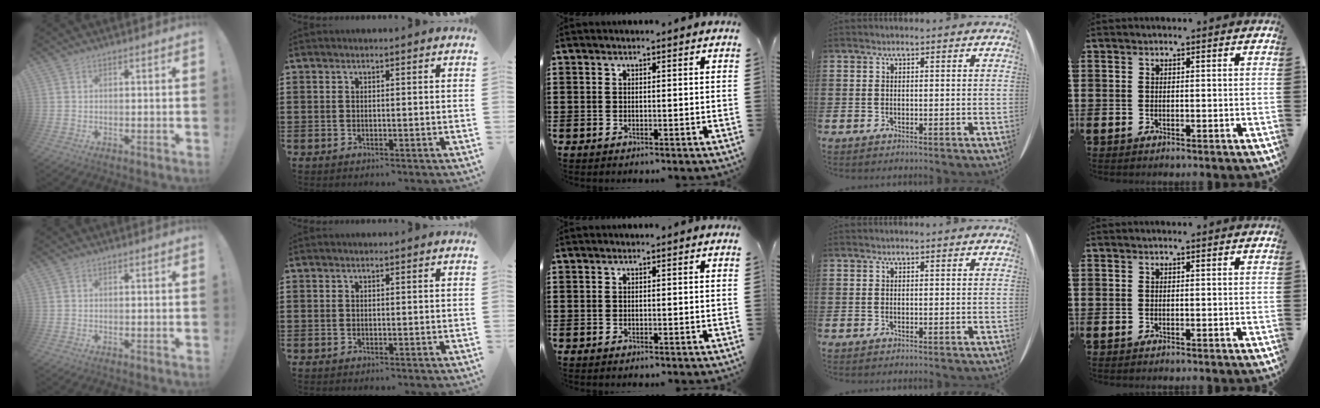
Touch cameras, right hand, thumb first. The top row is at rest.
{}